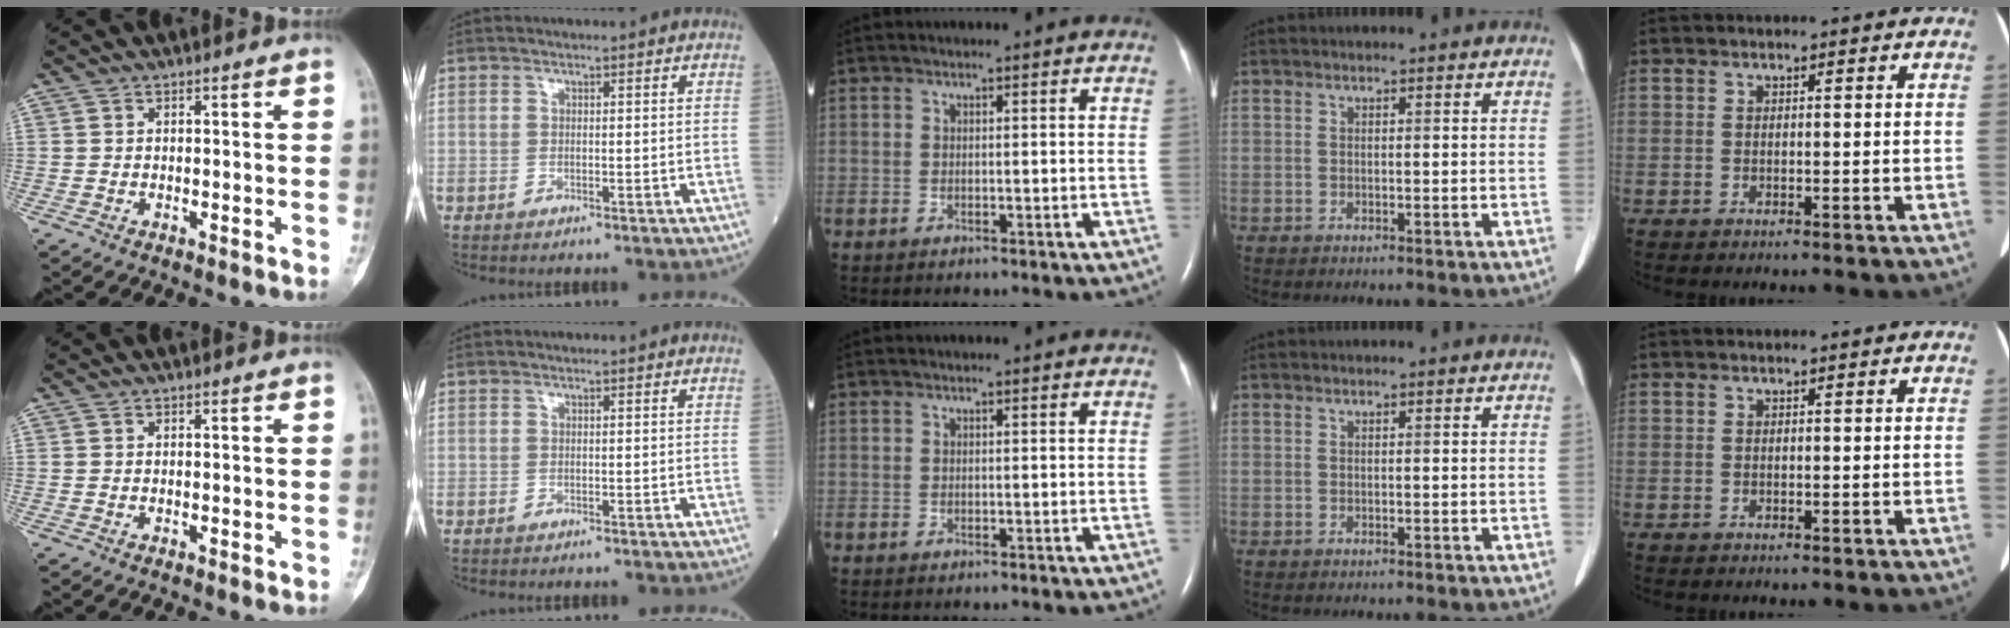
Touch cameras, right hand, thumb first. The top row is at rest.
{"thumb": {"total": 0.5, "force": [-0.1, 0.3, 0.4], "torque": [-0.007, -0.001, -0.002]}, "index": {"total": 0.8, "force": [-0.7, 0.2, 0.2], "torque": [-0.006, -0.001, -0.010]}}